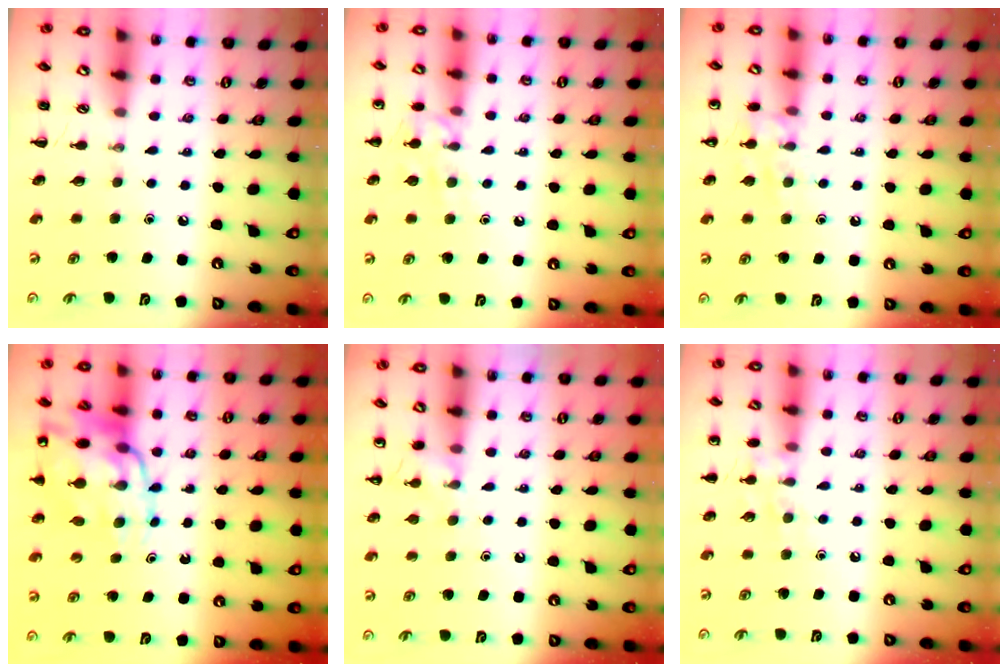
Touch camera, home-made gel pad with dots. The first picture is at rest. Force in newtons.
{"total": 10.0, "press": 10.0, "slide": 0.9}
{"total": 9.2, "press": 9.1, "slide": 1.2}
{"total": 16.5, "press": 15.9, "slide": 4.1}
{"total": 6.6, "press": 6.3, "slide": 2.1}
{"total": 7.6, "press": 7.5, "slide": 1.2}